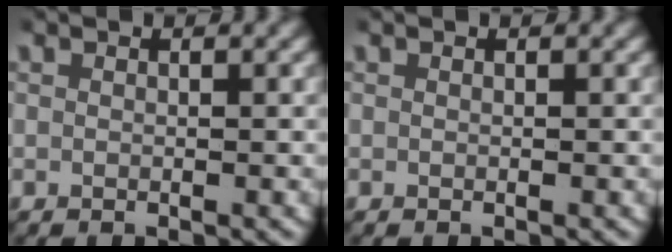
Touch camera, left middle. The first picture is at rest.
{"total": 0.0}